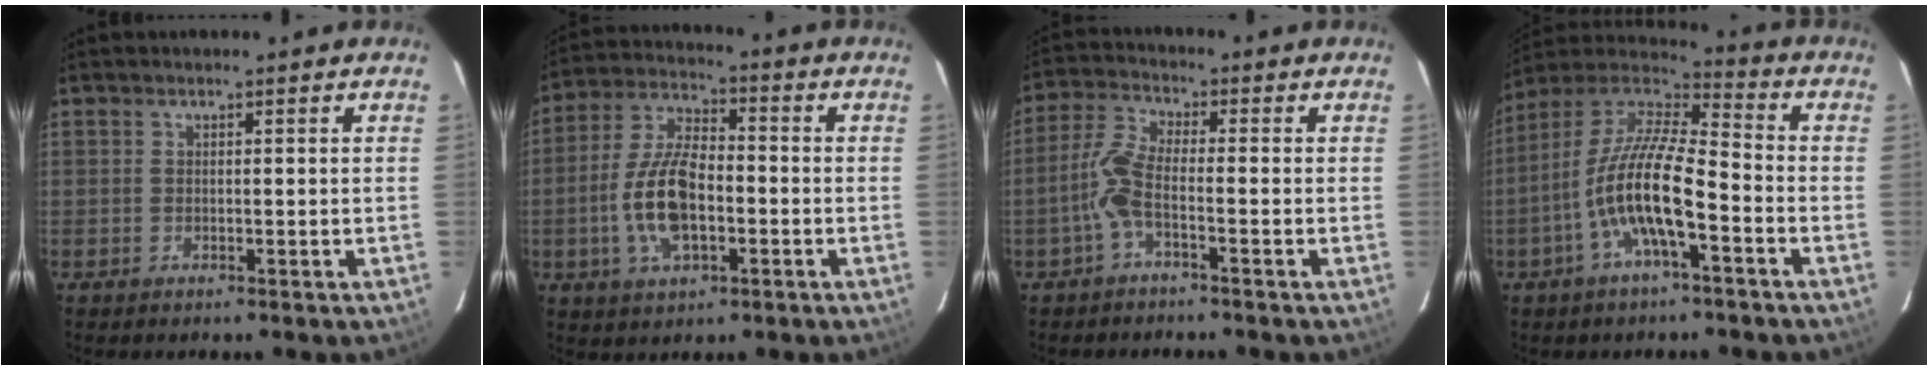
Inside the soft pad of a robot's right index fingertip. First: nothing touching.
{"total": 12.7, "force": [-3.0, 5.9, 10.8], "torque": [-0.227, 0.006, -0.056]}
{"total": 5.6, "force": [-2.3, 1.1, 4.9], "torque": [-0.120, 0.009, -0.050]}
{"total": 14.5, "force": [-5.3, 3.8, 12.9], "torque": [-0.250, -0.003, -0.104]}